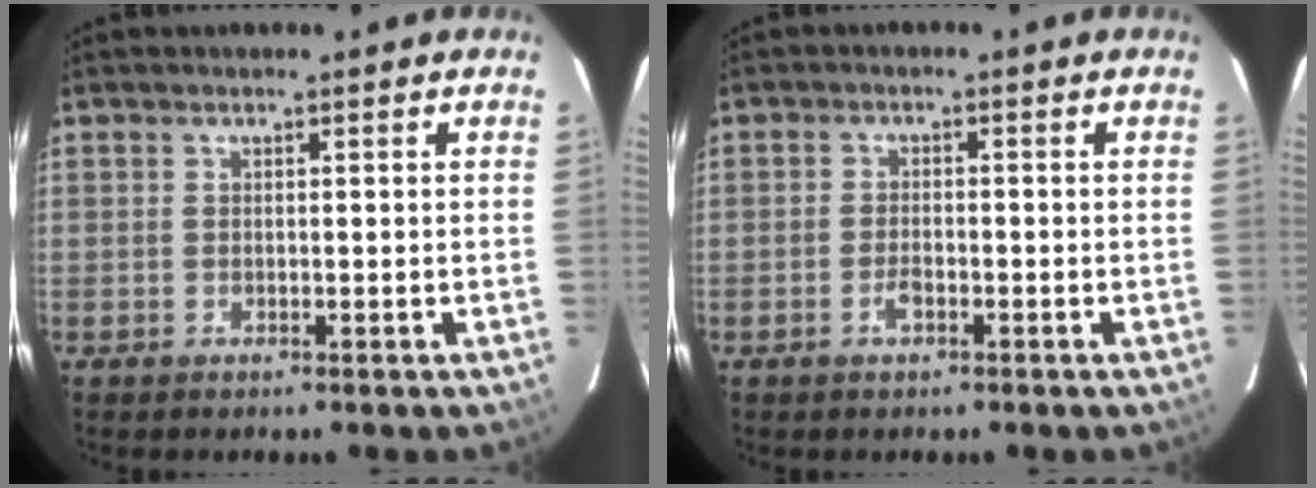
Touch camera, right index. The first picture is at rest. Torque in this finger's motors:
{"motor_torque": [0.22, -0.15, 0.04, 0.01]}